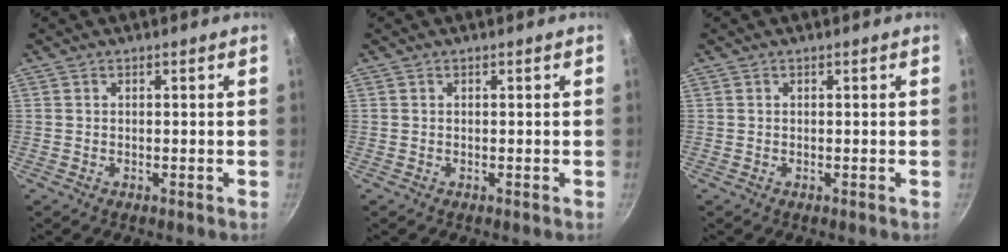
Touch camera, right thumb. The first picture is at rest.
{"total": 0.0}
{"total": 0.0}